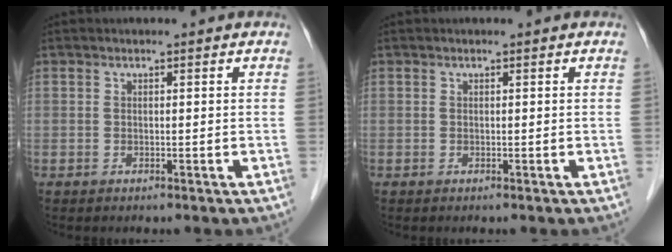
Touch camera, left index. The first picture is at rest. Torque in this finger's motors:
{"motor_torque": [0.00, 0.00, 0.00, 0.00]}